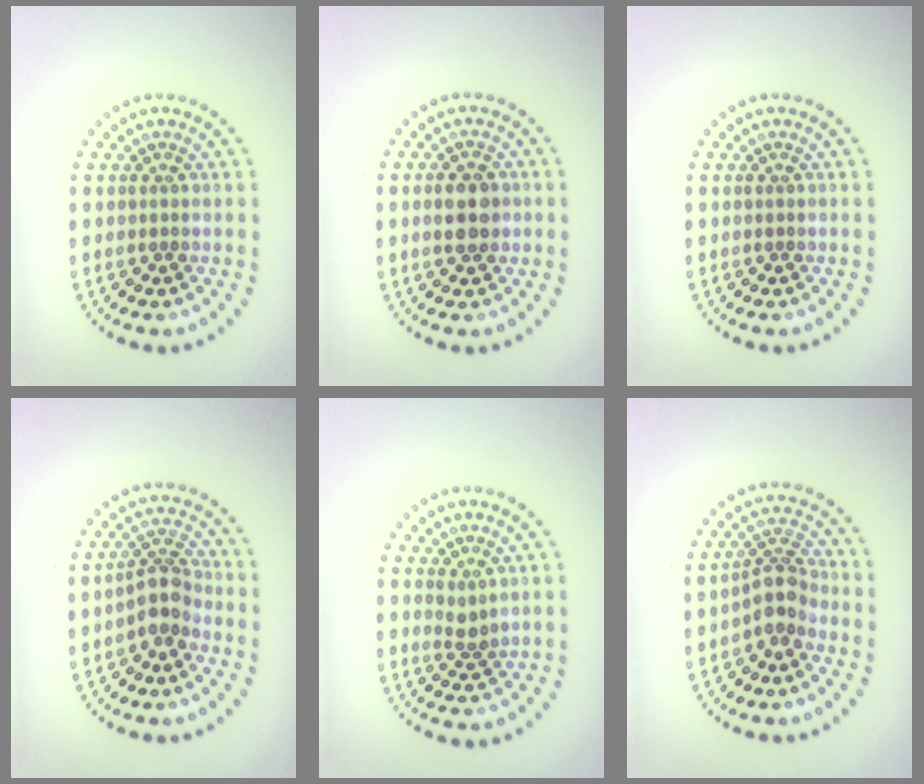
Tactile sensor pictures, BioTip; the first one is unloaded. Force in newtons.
{"total": 3.3, "press": 3.3, "slide": 0.3}
{"total": 0.0}
{"total": 2.6, "press": 2.1, "slide": 1.6}
{"total": 1.3, "press": 1.1, "slide": 0.7}
{"total": 2.7, "press": 2.1, "slide": 1.7}